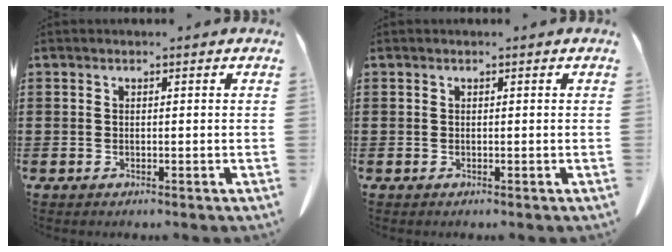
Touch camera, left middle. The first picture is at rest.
{"total": 0.0}